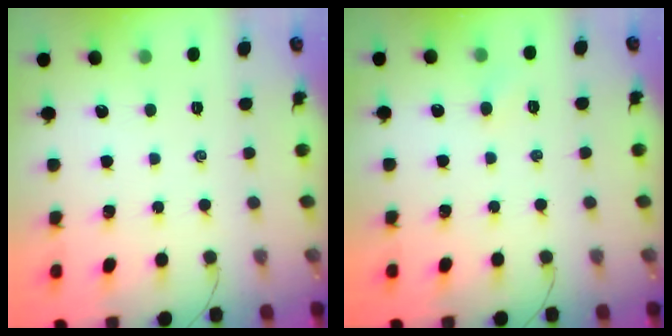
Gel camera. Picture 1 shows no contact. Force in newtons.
{"total": 2.2, "press": 2.1, "slide": 0.6}